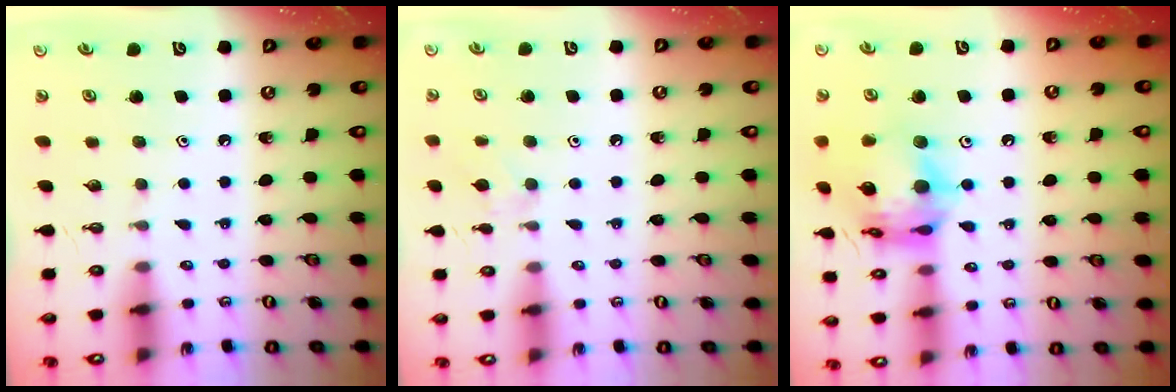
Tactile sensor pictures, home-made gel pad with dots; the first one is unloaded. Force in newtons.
{"total": 5.5, "press": 5.4, "slide": 0.8}
{"total": 16.7, "press": 16.6, "slide": 1.7}